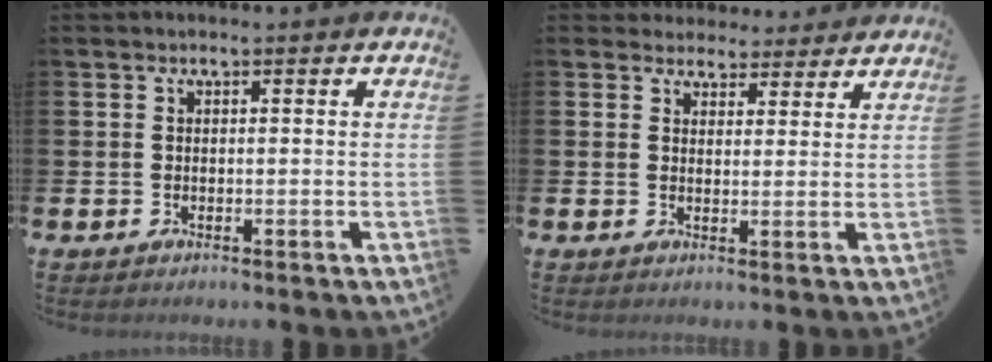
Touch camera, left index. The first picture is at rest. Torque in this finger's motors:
{"motor_torque": [0.99, -1.07, 0.03, -0.02]}